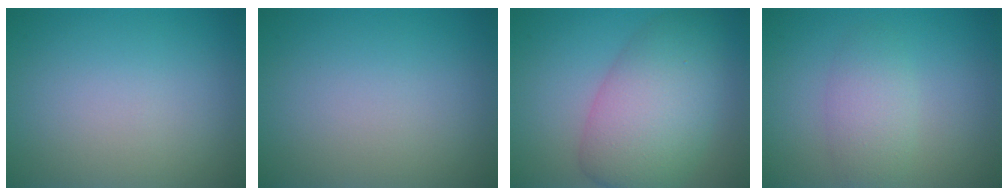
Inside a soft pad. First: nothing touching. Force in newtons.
{"total": 0.0}
{"total": 6.3, "press": 6.2, "slide": 0.6}
{"total": 2.8, "press": 2.8, "slide": 0.1}